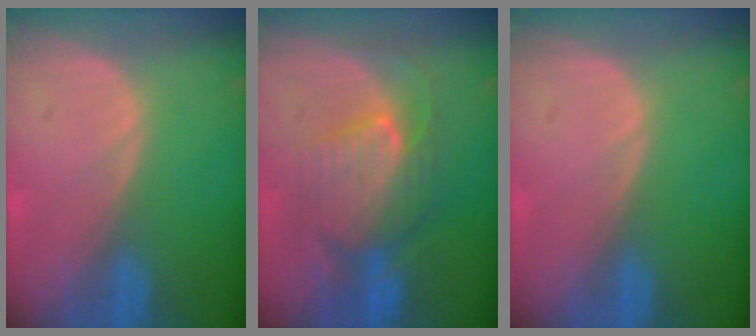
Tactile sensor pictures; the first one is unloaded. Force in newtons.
{"total": 8.4, "press": 8.3, "slide": 1.6}
{"total": 0.0}